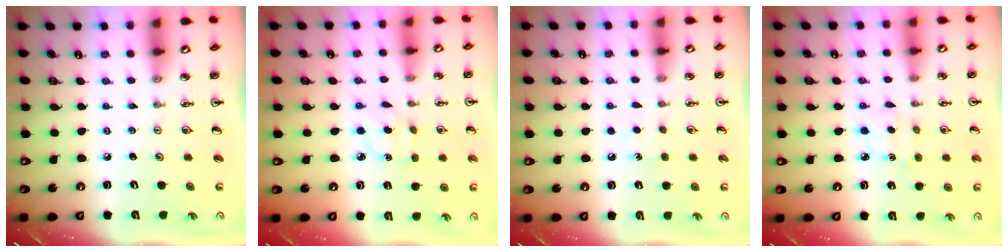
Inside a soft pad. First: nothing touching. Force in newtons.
{"total": 3.7, "press": 3.7, "slide": 0.5}
{"total": 5.2, "press": 5.1, "slide": 0.7}
{"total": 4.7, "press": 4.7, "slide": 0.3}